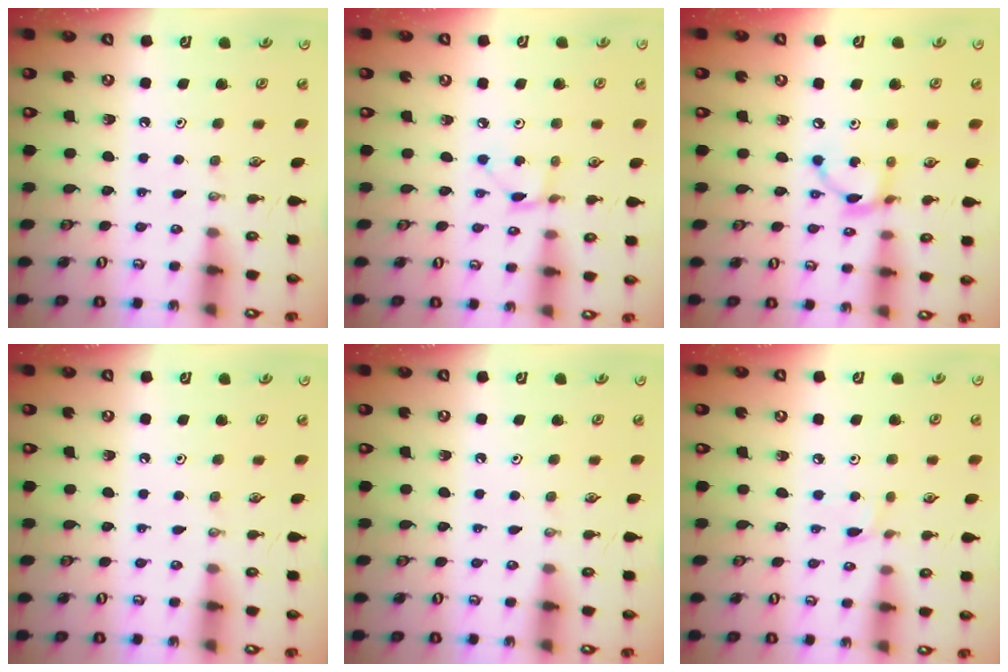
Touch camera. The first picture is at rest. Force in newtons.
{"total": 2.1, "press": 2.0, "slide": 0.2}
{"total": 7.4, "press": 7.4, "slide": 0.2}
{"total": 0.0}
{"total": 0.0}
{"total": 1.4, "press": 1.4, "slide": 0.2}